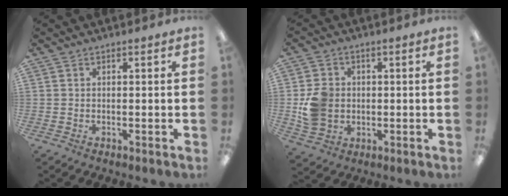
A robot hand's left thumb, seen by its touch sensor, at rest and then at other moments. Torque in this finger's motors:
{"motor_torque": [1.17, 1.20, 0.42, -0.51, 0.19]}